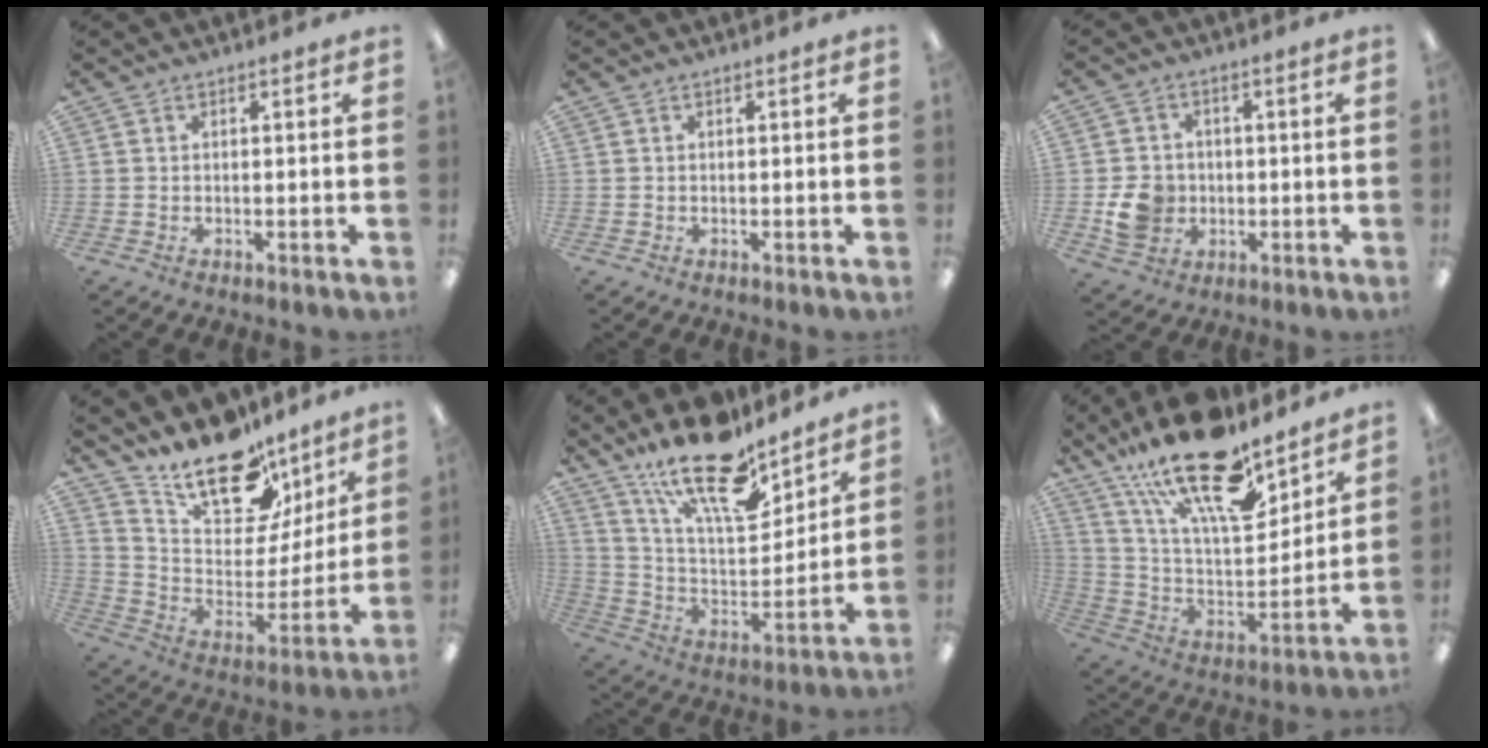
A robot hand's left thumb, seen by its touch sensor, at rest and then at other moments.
{"total": 0.0}
{"total": 7.8, "force": [-1.2, 7.0, 3.2], "torque": [-0.057, 0.009, -0.020]}
{"total": 22.2, "force": [16.7, 10.5, 10.0], "torque": [-0.163, -0.112, 0.300]}
{"total": 21.3, "force": [15.2, 8.0, 12.5], "torque": [-0.212, -0.091, 0.262]}
{"total": 24.0, "force": [16.0, 9.3, 15.2], "torque": [-0.261, -0.095, 0.275]}